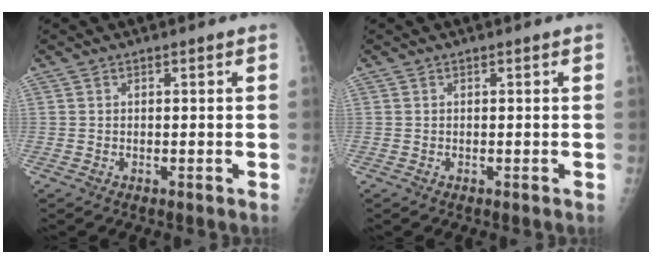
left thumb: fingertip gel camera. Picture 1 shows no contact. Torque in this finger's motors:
{"motor_torque": [0.02, 0.02, -0.01, 0.01, 0.00]}